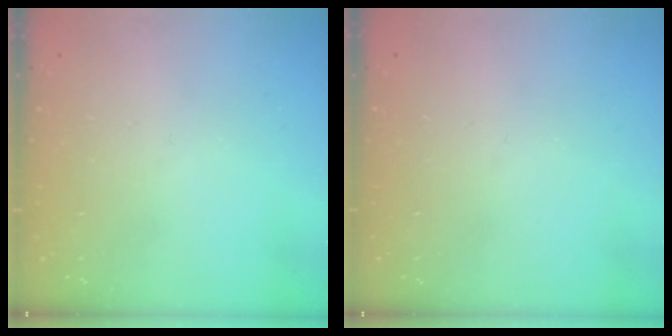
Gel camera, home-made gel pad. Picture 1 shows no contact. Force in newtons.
{"total": 0.0}